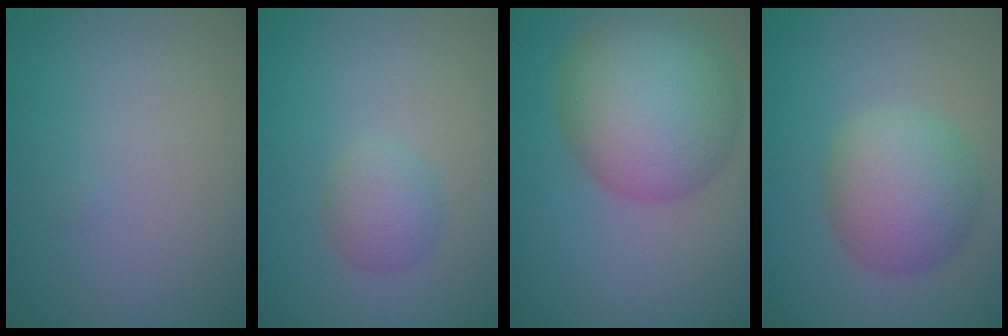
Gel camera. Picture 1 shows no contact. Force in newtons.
{"total": 2.2, "press": 2.2, "slide": 0.1}
{"total": 10.3, "press": 10.3, "slide": 0.3}
{"total": 5.8, "press": 5.8, "slide": 0.2}